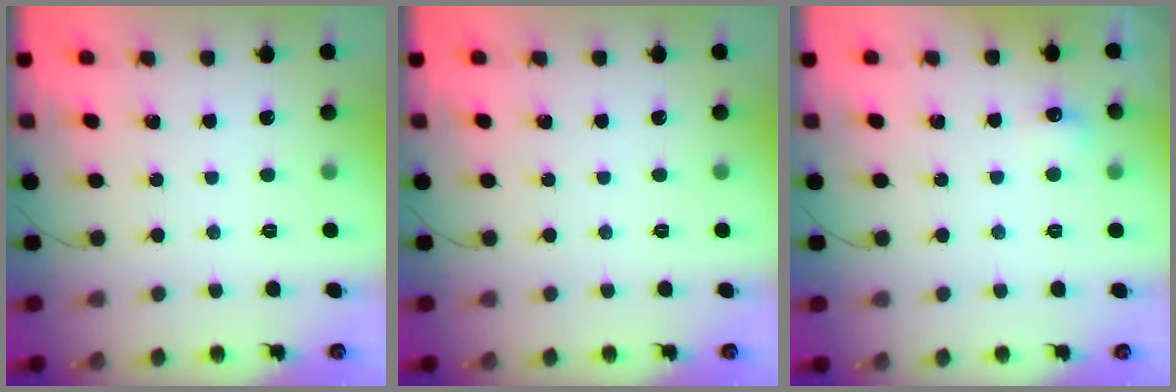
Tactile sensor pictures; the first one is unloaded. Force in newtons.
{"total": 0.0}
{"total": 5.4, "press": 5.2, "slide": 1.3}